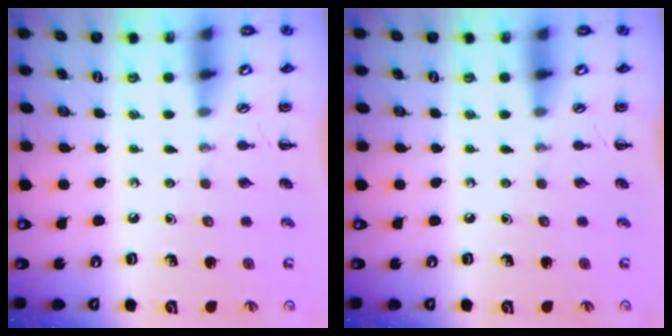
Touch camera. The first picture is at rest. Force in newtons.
{"total": 0.0}